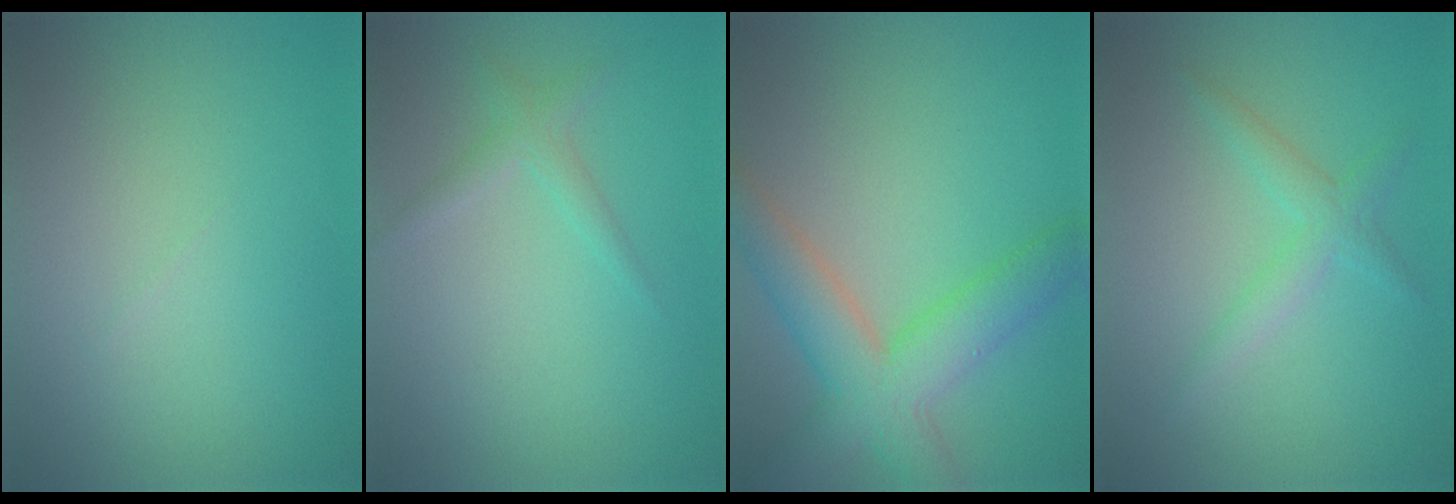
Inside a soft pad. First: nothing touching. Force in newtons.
{"total": 1.5, "press": 1.5, "slide": 0.0}
{"total": 6.7, "press": 6.7, "slide": 0.3}
{"total": 2.2, "press": 2.2, "slide": 0.1}